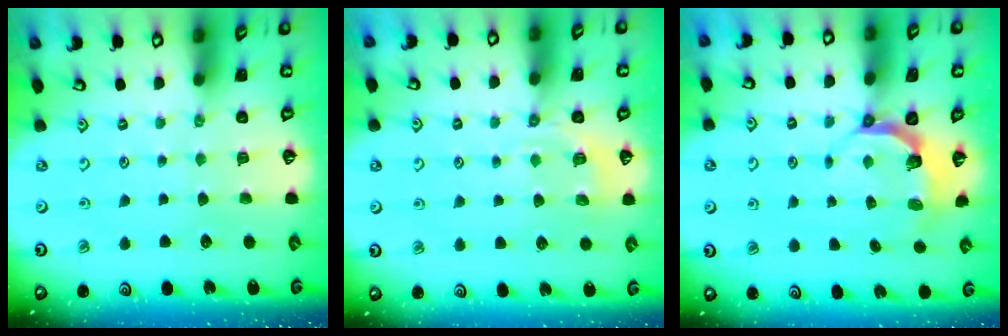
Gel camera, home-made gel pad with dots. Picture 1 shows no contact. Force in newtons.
{"total": 5.0, "press": 4.7, "slide": 1.8}
{"total": 5.3, "press": 4.3, "slide": 3.1}